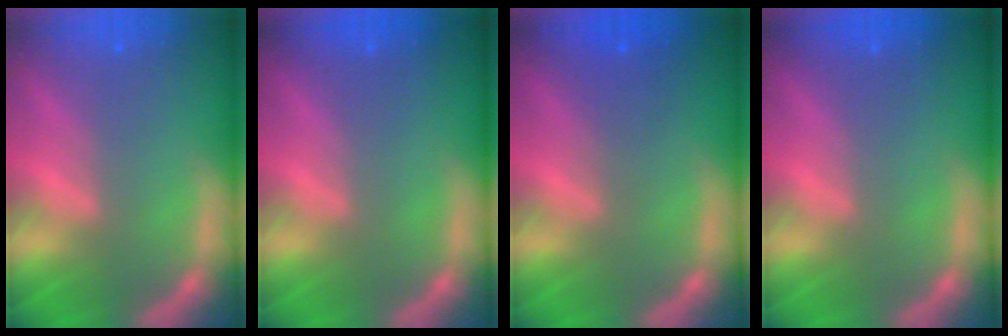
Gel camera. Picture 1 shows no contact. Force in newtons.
{"total": 0.0}
{"total": 2.0}
{"total": 0.0}